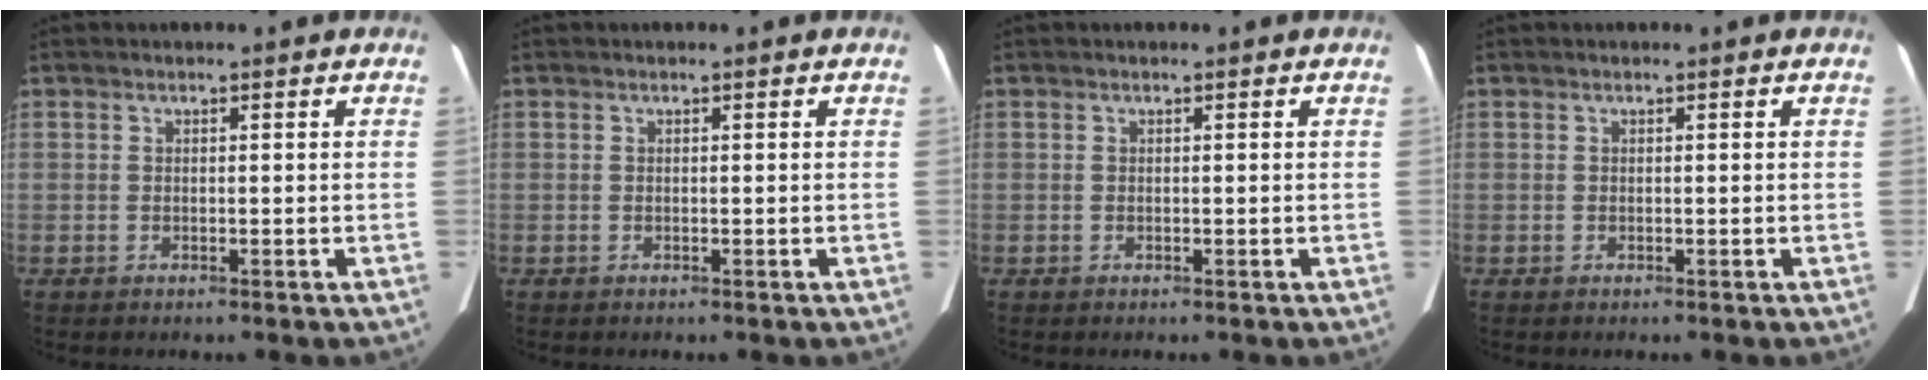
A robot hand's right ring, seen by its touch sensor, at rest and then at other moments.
{"total": 0.0}
{"total": 0.0}
{"total": 0.0}